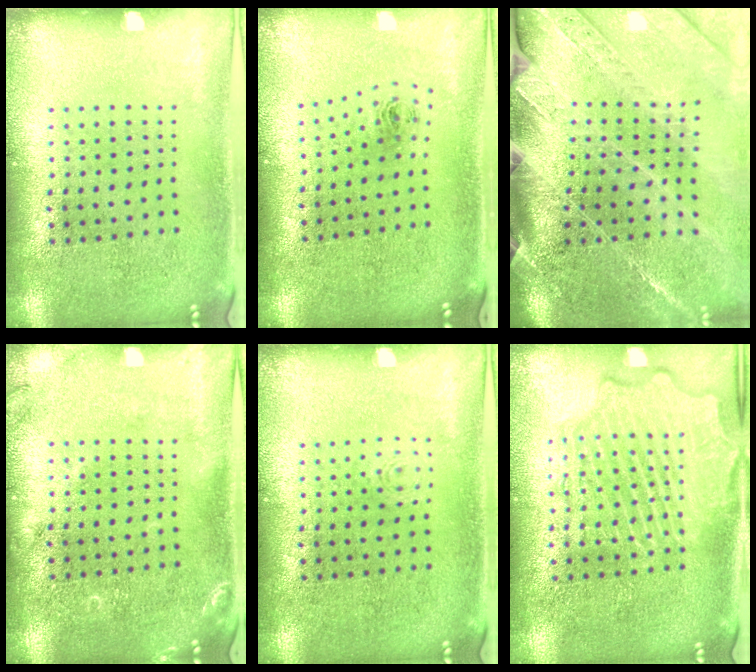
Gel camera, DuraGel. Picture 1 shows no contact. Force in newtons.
{"total": 0.9, "press": 0.3, "slide": 0.8}
{"total": 3.8, "press": 3.2, "slide": 2.1}
{"total": 1.5, "press": 1.5, "slide": 0.3}
{"total": 0.7, "press": 0.7, "slide": 0.2}
{"total": 4.1, "press": 4.1, "slide": 0.6}